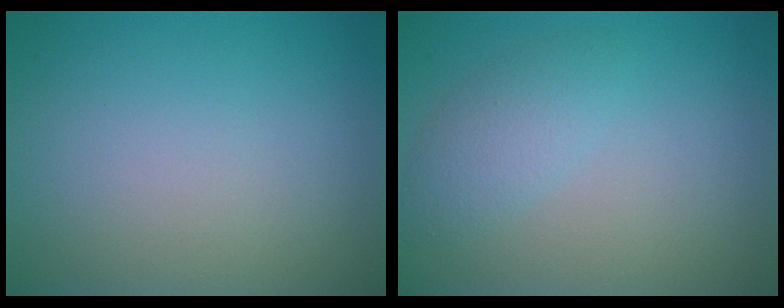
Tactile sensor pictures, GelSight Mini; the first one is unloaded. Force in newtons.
{"total": 2.3, "press": 2.3, "slide": 0.1}